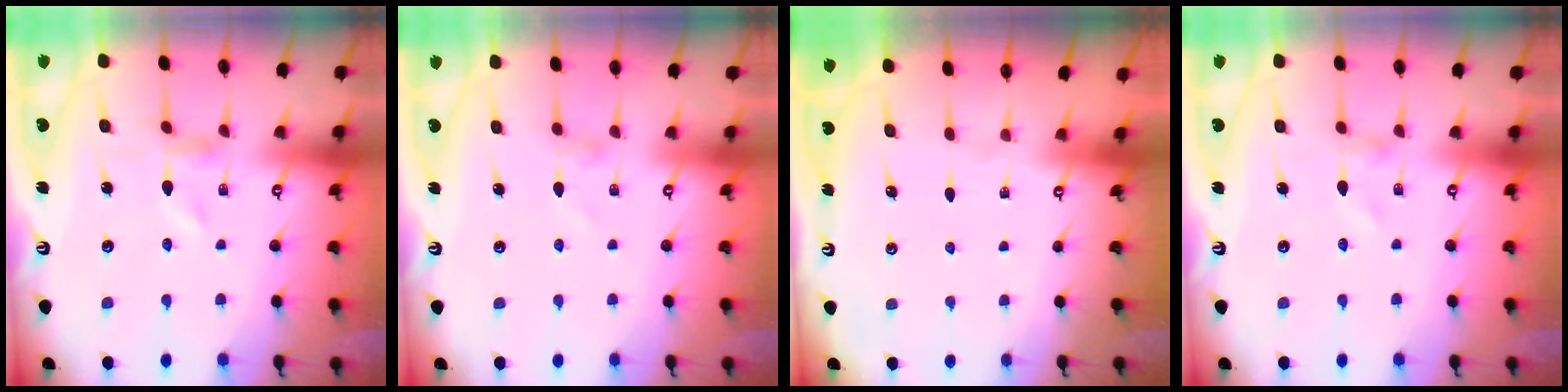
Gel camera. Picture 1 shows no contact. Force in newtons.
{"total": 0.0}
{"total": 0.0}
{"total": 1.1, "press": 1.1, "slide": 0.1}